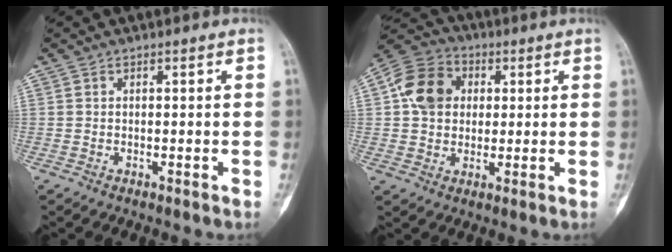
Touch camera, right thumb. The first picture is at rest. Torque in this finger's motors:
{"motor_torque": [0.12, 1.01, 0.85, -0.21, 0.22]}